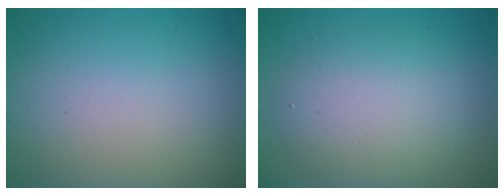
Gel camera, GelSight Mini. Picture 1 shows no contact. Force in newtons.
{"total": 4.9, "press": 4.9, "slide": 0.4}